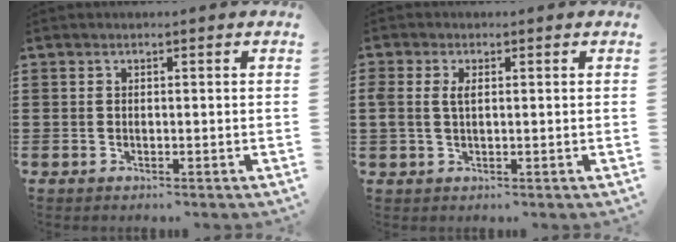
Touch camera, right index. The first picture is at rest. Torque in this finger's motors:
{"motor_torque": [0.21, 0.03, 0.08, 0.09]}